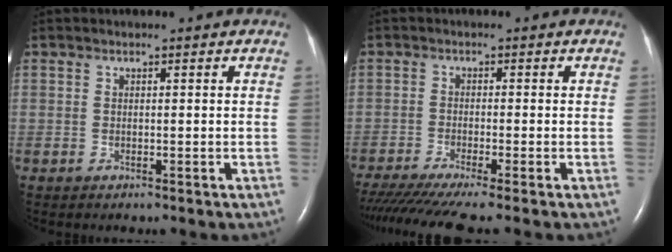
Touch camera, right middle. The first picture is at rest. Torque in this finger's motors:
{"motor_torque": [0.78, -0.79, 0.13, 0.04]}